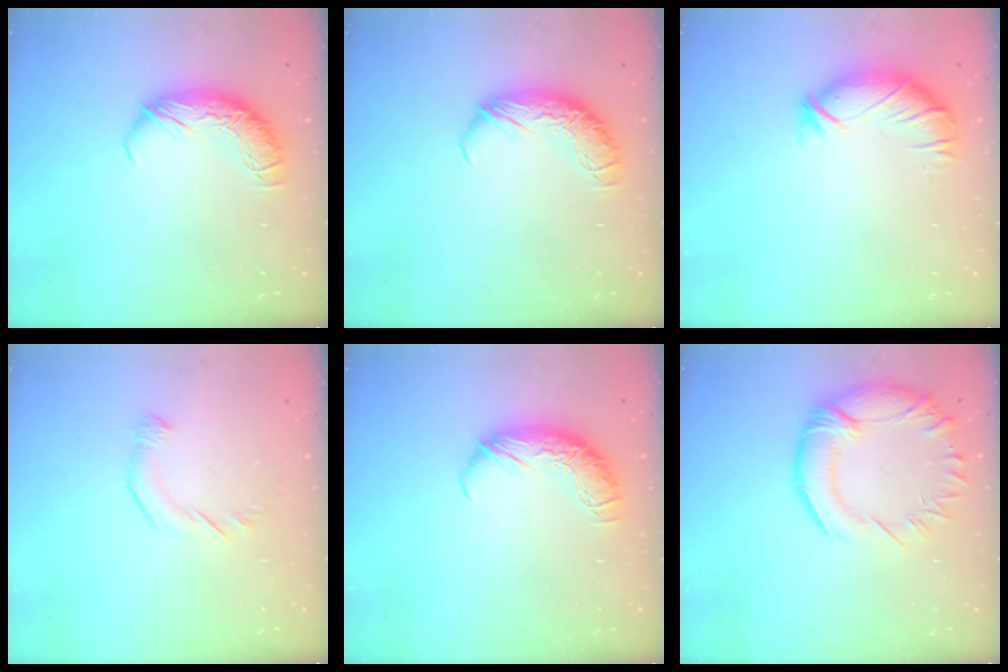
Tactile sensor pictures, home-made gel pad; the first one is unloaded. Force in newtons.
{"total": 0.0}
{"total": 2.9, "press": 2.8, "slide": 0.8}
{"total": 5.3, "press": 5.3, "slide": 0.2}
{"total": 0.0}
{"total": 5.7, "press": 5.0, "slide": 2.8}